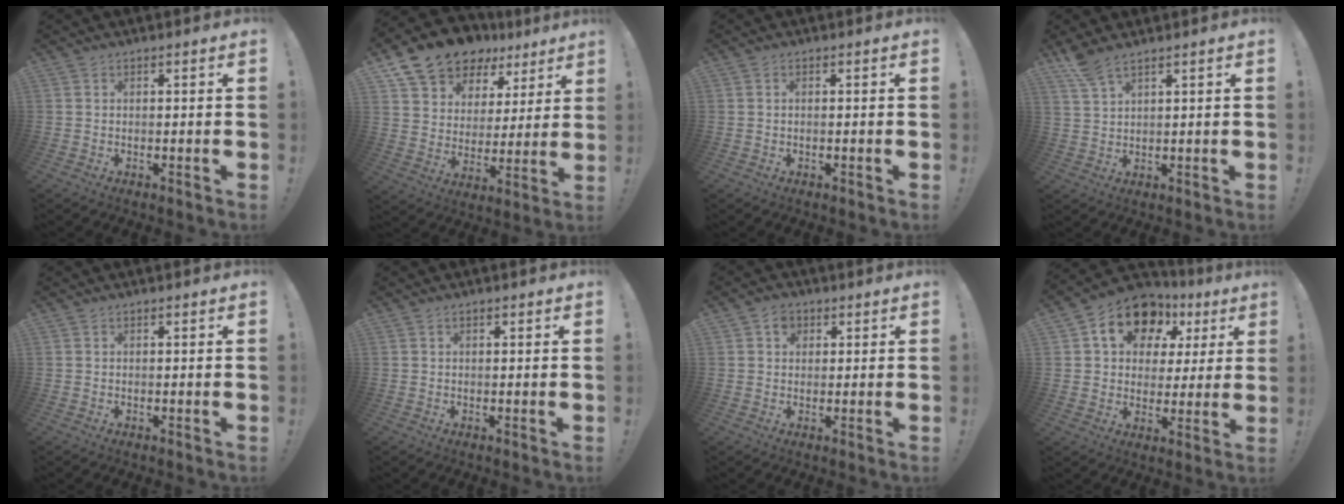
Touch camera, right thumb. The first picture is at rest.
{"total": 14.6, "force": [11.2, 8.2, 4.4], "torque": [-0.083, -0.084, 0.209]}
{"total": 0.6, "force": [-0.2, 0.2, 0.5], "torque": [-0.015, 0.003, -0.003]}
{"total": 5.5, "force": [4.4, 1.0, 3.1], "torque": [-0.066, -0.022, 0.082]}
{"total": 0.0}
{"total": 0.6, "force": [0.4, 0.4, 0.4], "torque": [-0.002, -0.001, 0.006]}
{"total": 3.6, "force": [1.4, 3.1, 1.4], "torque": [-0.013, -0.005, 0.024]}
{"total": 14.7, "force": [7.5, 10.1, 7.6], "torque": [-0.120, -0.035, 0.135]}